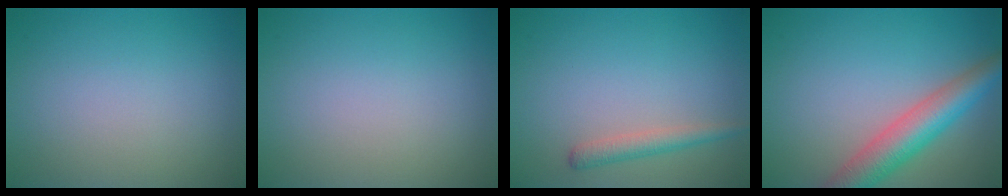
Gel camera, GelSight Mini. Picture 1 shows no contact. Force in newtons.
{"total": 0.0}
{"total": 1.9, "press": 1.9, "slide": 0.1}
{"total": 5.9, "press": 5.9, "slide": 0.2}